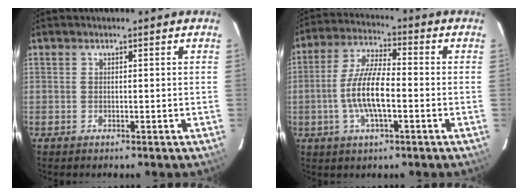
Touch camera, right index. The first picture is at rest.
{"total": 10.3, "force": [-2.3, 2.9, 9.6], "torque": [-0.196, 0.004, -0.046]}